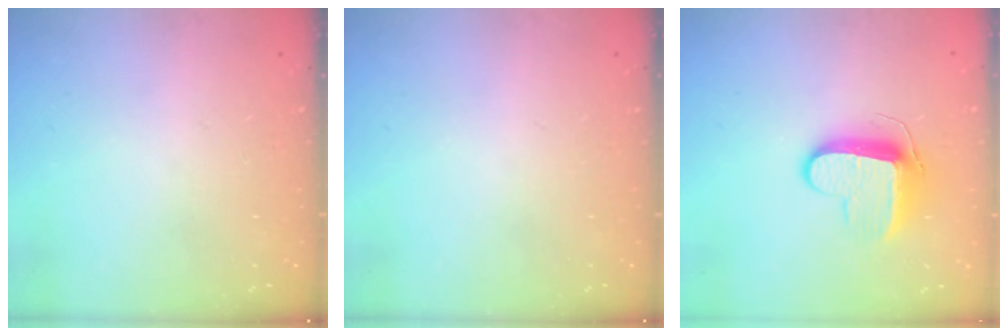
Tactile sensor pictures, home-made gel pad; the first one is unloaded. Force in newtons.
{"total": 0.0}
{"total": 9.6, "press": 9.6, "slide": 0.6}